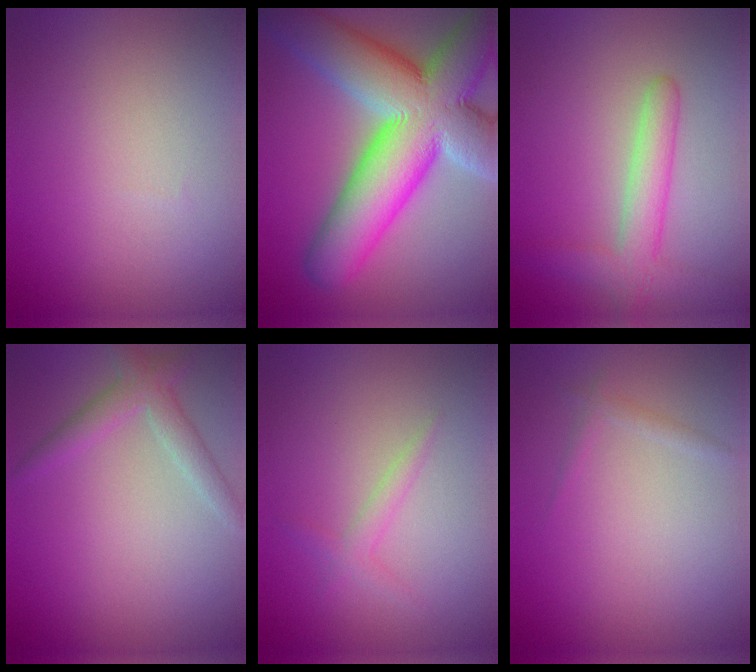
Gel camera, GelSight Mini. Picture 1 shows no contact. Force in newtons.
{"total": 15.8, "press": 15.7, "slide": 0.9}
{"total": 3.8, "press": 3.7, "slide": 0.2}
{"total": 2.6, "press": 2.6, "slide": 0.2}
{"total": 1.3, "press": 1.3, "slide": 0.1}
{"total": 0.9, "press": 0.9, "slide": 0.1}